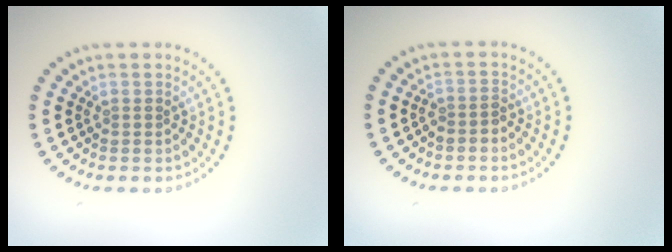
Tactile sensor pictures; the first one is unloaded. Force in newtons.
{"total": 1.1, "press": 1.0, "slide": 0.6}